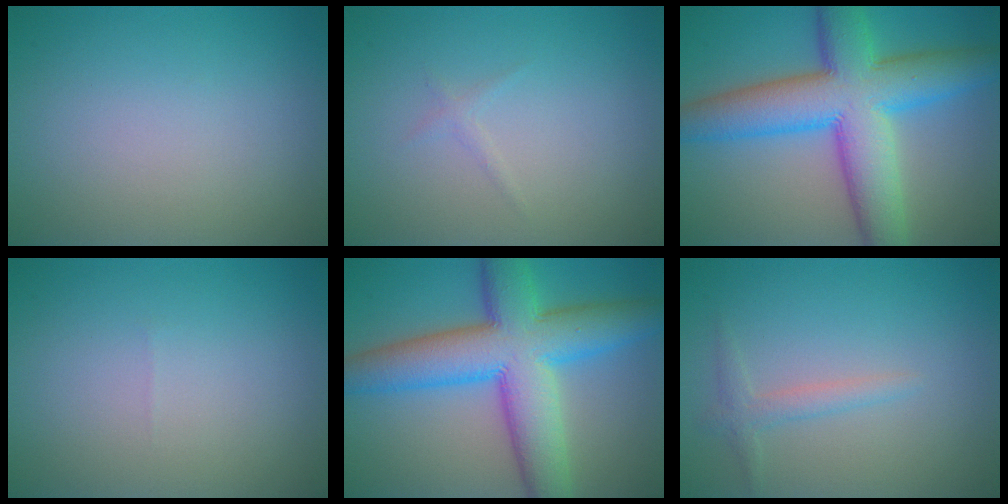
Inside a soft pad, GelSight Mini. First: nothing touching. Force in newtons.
{"total": 0.6, "press": 0.6, "slide": 0.1}
{"total": 11.3, "press": 11.3, "slide": 0.2}
{"total": 0.0}
{"total": 11.3, "press": 11.3, "slide": 0.2}
{"total": 1.5, "press": 1.5, "slide": 0.1}